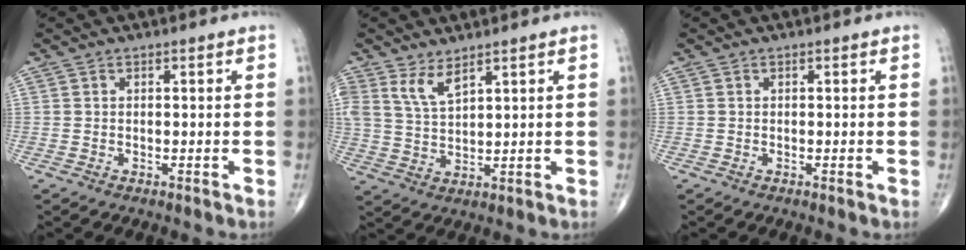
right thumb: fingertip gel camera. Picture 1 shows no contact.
{"total": 4.9, "force": [3.4, 1.7, 3.0], "torque": [-0.059, -0.025, 0.074]}
{"total": 0.0}